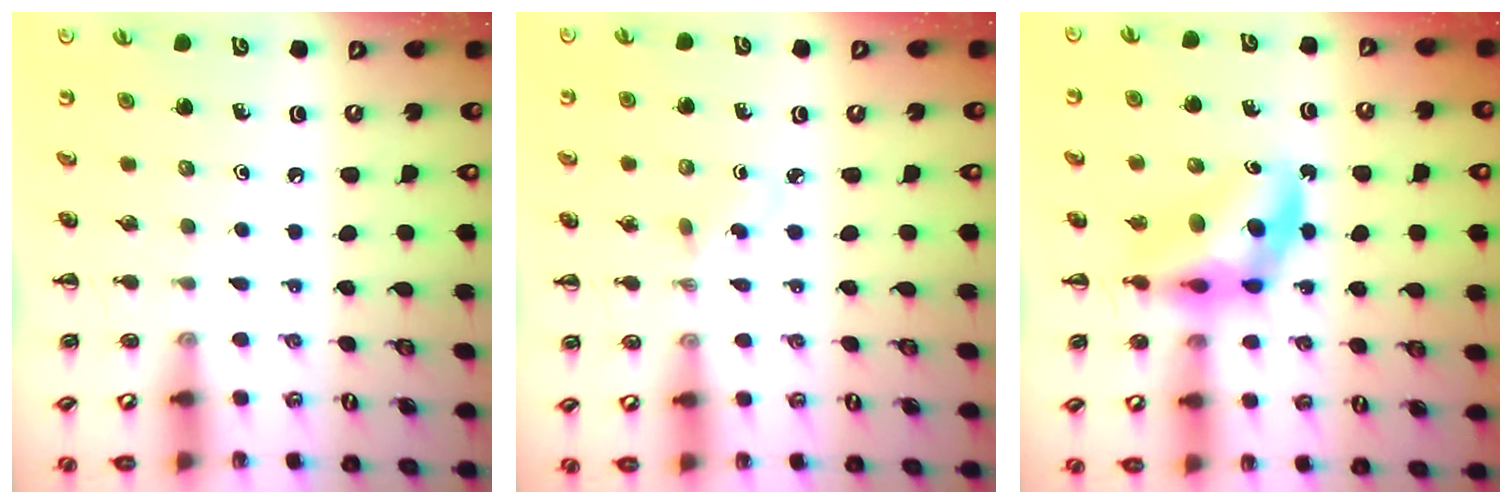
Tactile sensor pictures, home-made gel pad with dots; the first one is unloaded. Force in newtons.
{"total": 2.4, "press": 2.2, "slide": 0.9}
{"total": 8.7, "press": 8.3, "slide": 2.7}